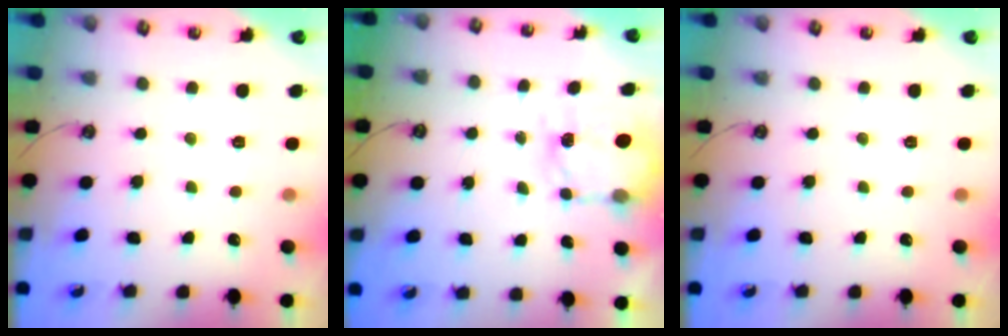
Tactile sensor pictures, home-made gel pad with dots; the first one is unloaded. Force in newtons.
{"total": 5.1, "press": 5.0, "slide": 0.2}
{"total": 0.0}